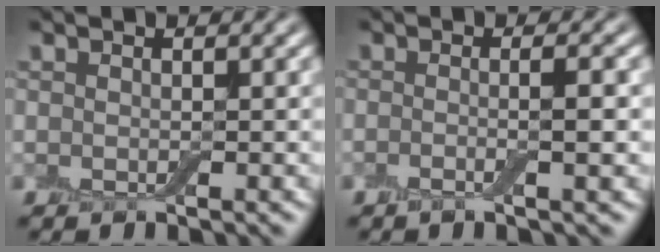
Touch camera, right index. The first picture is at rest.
{"total": 2.9, "force": [-0.3, 0.9, 2.8], "torque": [-0.026, -0.001, -0.023]}